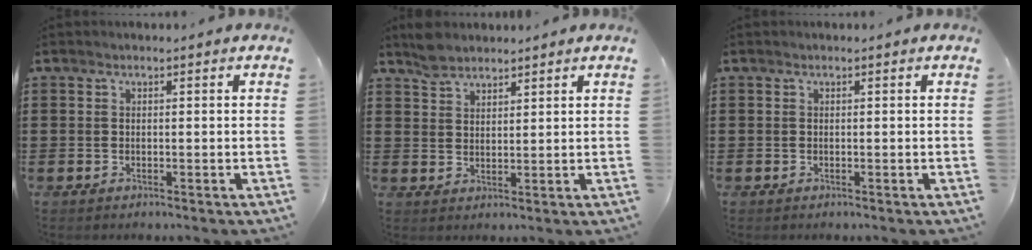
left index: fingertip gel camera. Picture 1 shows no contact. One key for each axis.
{"total": 3.4, "fx": 3.1, "fy": 1.3, "fz": 0.7, "tx": -0.021, "ty": 0.002, "tz": 0.061}
{"total": 0.0}